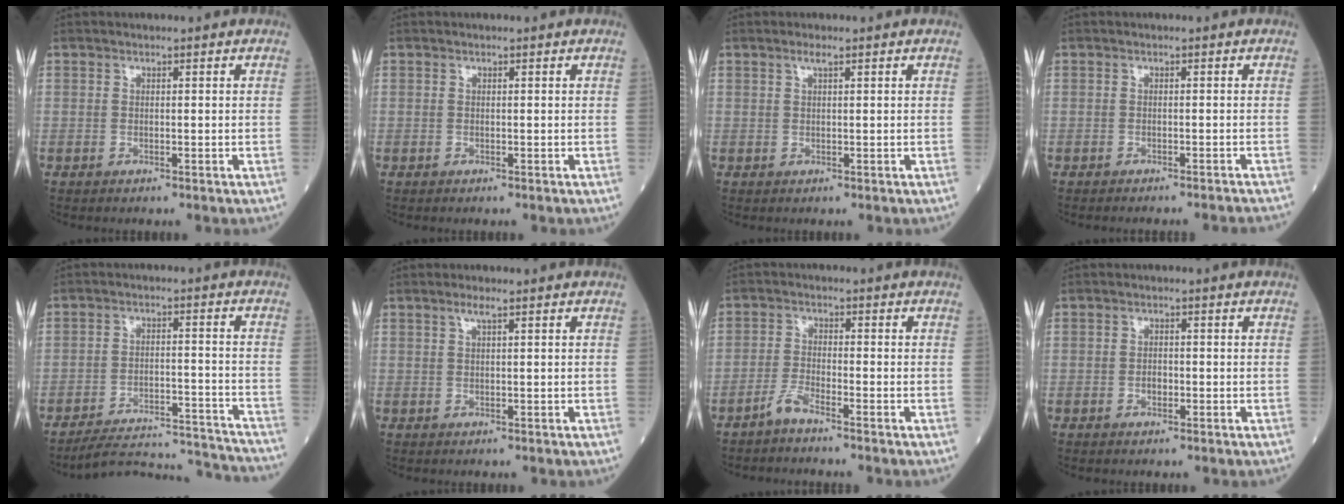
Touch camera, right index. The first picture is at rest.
{"total": 0.0}
{"total": 1.1, "force": [0.7, 0.0, 0.9], "torque": [-0.019, 0.002, 0.013]}
{"total": 5.7, "force": [-5.5, -0.3, 1.5], "torque": [-0.009, -0.016, -0.062]}
{"total": 15.8, "force": [-15.6, 0.2, 1.9], "torque": [-0.014, 0.017, -0.214]}
{"total": 1.4, "force": [0.8, 0.0, 1.1], "torque": [-0.025, 0.003, 0.016]}
{"total": 2.7, "force": [-2.3, -0.1, 1.4], "torque": [-0.034, -0.004, -0.052]}
{"total": 1.3, "force": [-0.4, 0.8, 1.0], "torque": [-0.012, 0.003, -0.007]}